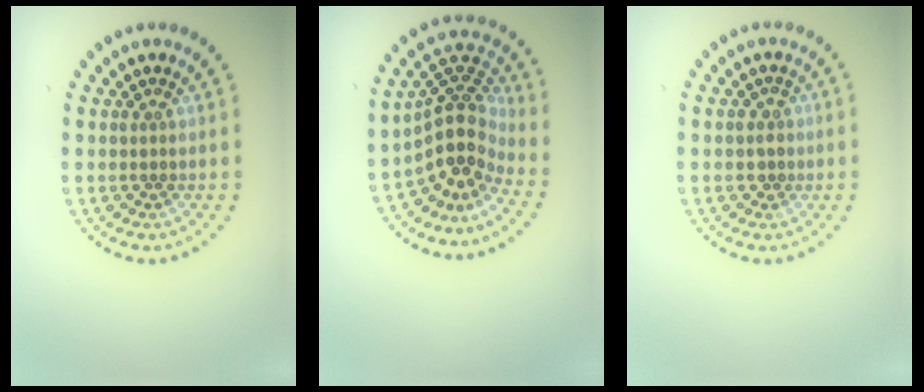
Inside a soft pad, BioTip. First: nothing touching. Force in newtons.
{"total": 4.5, "press": 3.3, "slide": 3.0}
{"total": 1.1, "press": 0.8, "slide": 0.8}